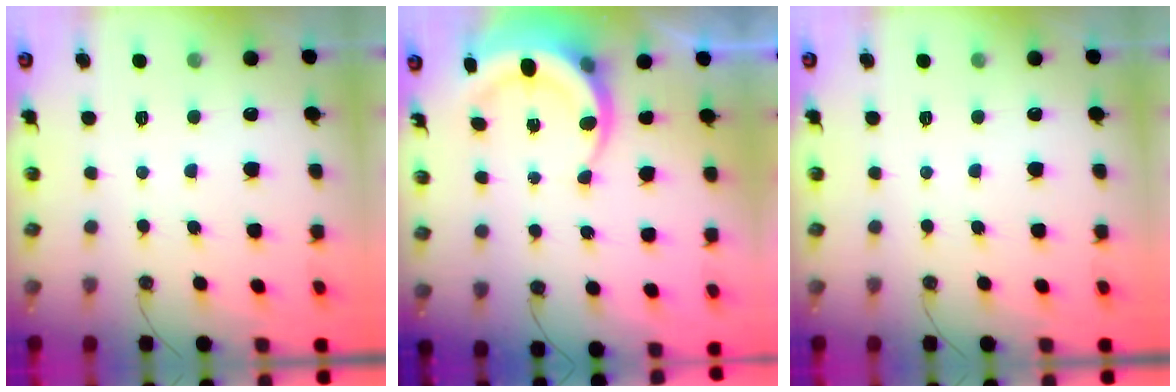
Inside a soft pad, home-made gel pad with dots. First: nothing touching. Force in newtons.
{"total": 7.2, "press": 7.1, "slide": 1.3}
{"total": 0.0}